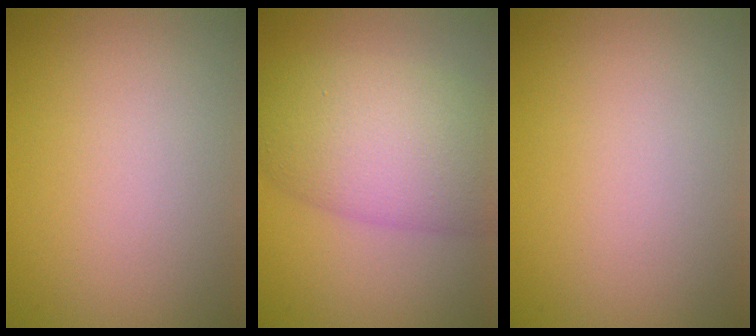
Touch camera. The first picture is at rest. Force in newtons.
{"total": 8.5, "press": 8.5, "slide": 0.5}
{"total": 0.0}